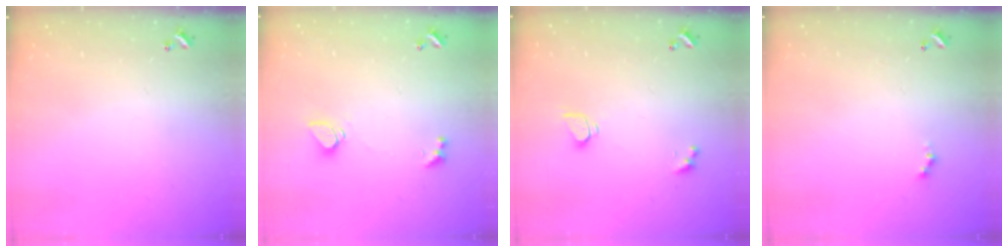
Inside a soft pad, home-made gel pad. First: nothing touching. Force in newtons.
{"total": 1.2, "press": 1.1, "slide": 0.5}
{"total": 1.6, "press": 1.5, "slide": 0.4}
{"total": 0.0}